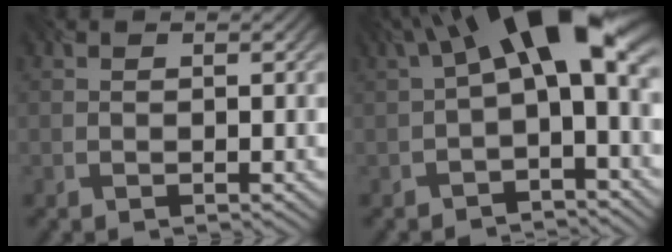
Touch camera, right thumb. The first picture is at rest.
{"total": 12.1, "force": [2.1, 4.8, 10.9], "torque": [-0.170, 0.015, 0.029]}